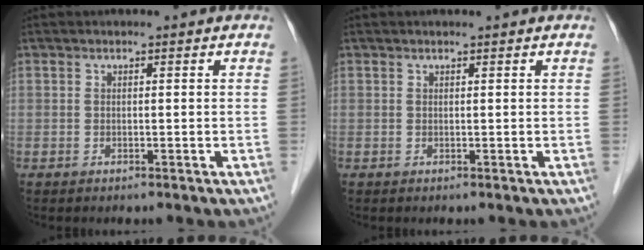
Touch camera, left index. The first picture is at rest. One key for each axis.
{"total": 0.6, "fx": 0.5, "fy": -0.1, "fz": 0.4, "tx": -0.007, "ty": 0.004, "tz": 0.010}